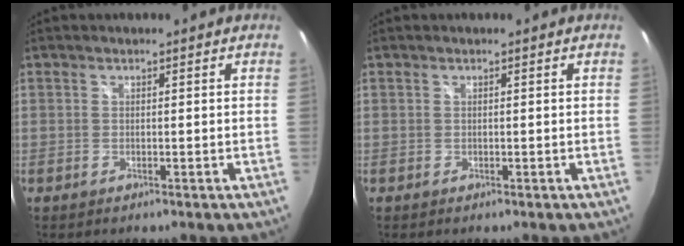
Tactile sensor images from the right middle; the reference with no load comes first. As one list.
[{"total": 0.0}]